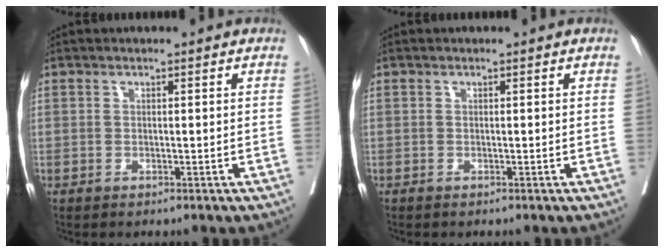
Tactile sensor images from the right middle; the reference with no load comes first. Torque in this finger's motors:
{"motor_torque": [0.07, 0.04, 0.00, 0.00]}